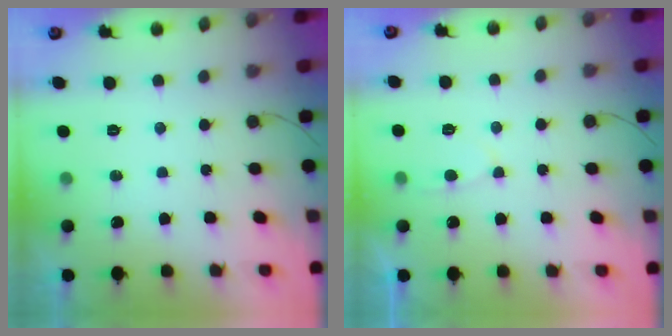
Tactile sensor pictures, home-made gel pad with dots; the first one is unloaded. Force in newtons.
{"total": 3.1, "press": 3.0, "slide": 0.4}